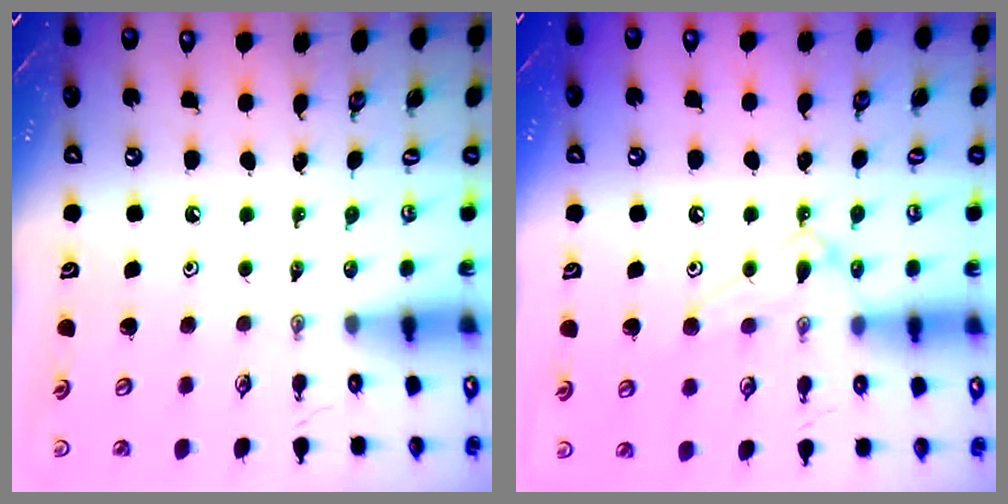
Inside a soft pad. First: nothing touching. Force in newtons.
{"total": 11.4, "press": 11.4, "slide": 0.8}